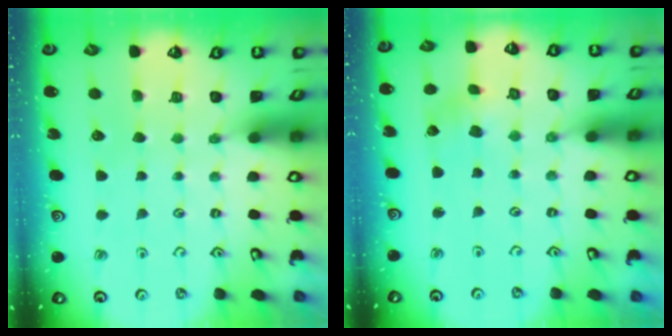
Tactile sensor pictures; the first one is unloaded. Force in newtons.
{"total": 1.7, "press": 1.7, "slide": 0.2}